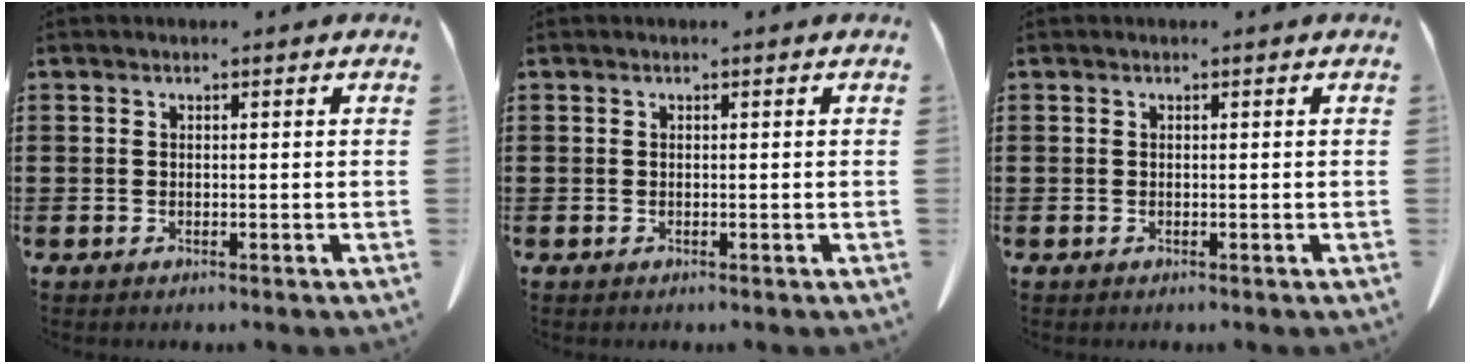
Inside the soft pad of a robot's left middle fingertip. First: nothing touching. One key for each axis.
{"total": 0.0}
{"total": 0.0}